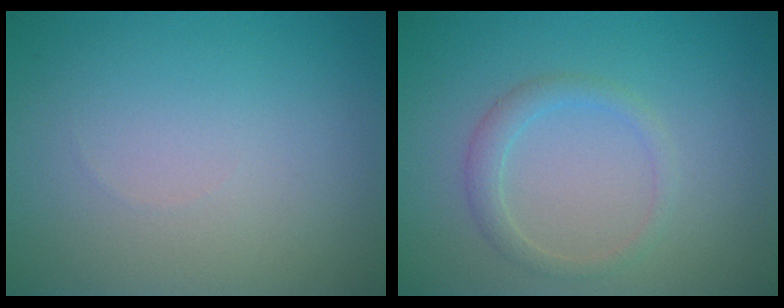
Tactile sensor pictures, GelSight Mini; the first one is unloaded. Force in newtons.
{"total": 1.8, "press": 1.8, "slide": 0.1}